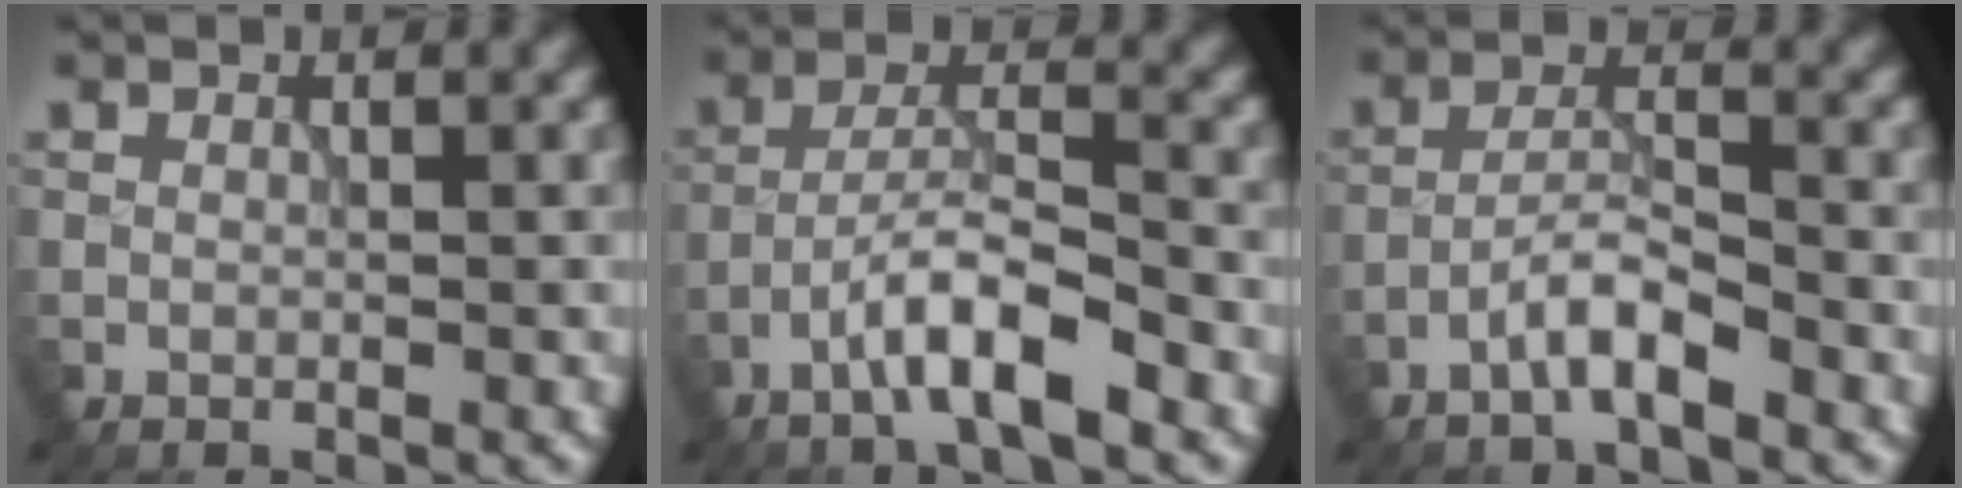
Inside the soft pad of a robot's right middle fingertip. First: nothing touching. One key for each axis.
{"total": 5.2, "fx": -3.1, "fy": 0.8, "fz": 4.1, "tx": -0.068, "ty": 0.015, "tz": -0.062}
{"total": 3.0, "fx": -2.1, "fy": 0.4, "fz": 2.1, "tx": -0.038, "ty": 0.013, "tz": -0.046}